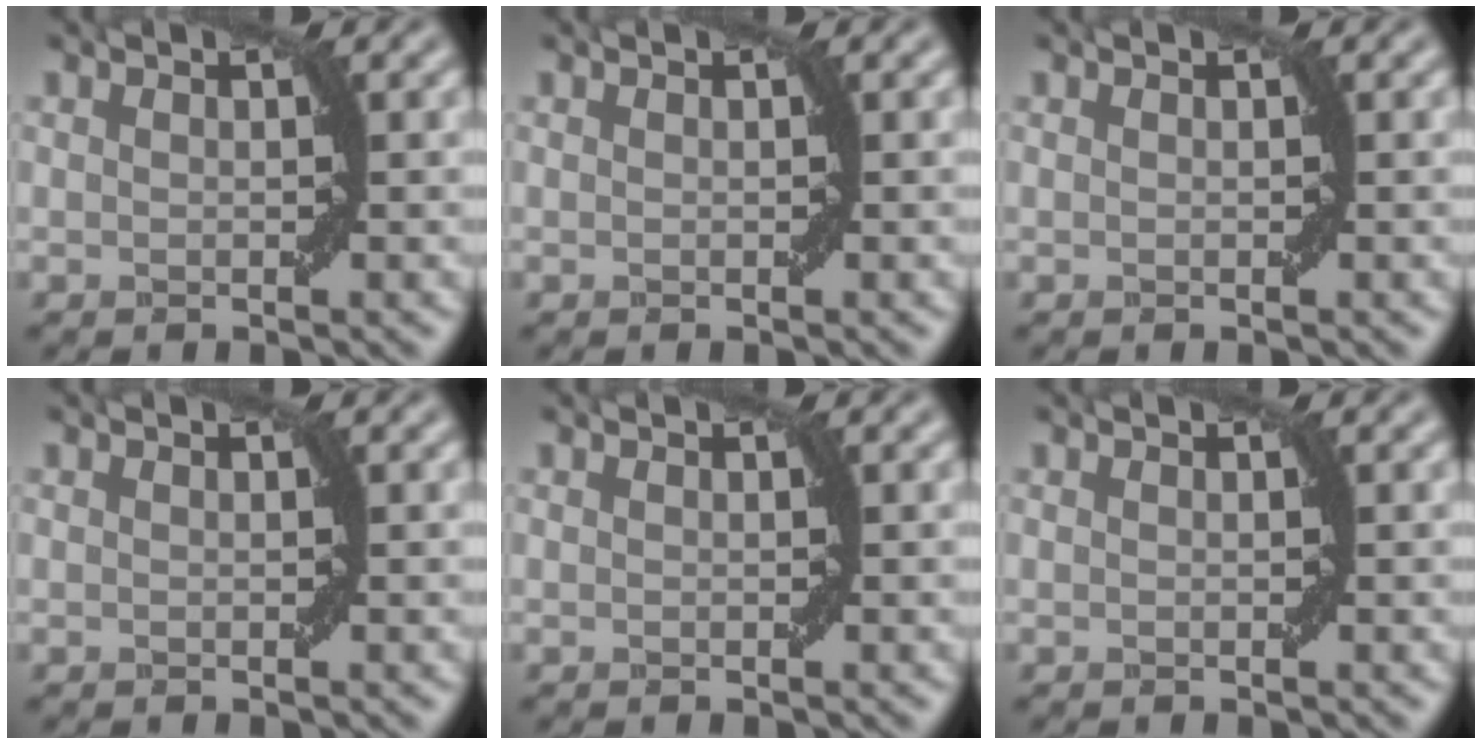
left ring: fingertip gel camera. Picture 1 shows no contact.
{"total": 0.0}
{"total": 0.0}
{"total": 0.0}
{"total": 0.0}
{"total": 0.0}